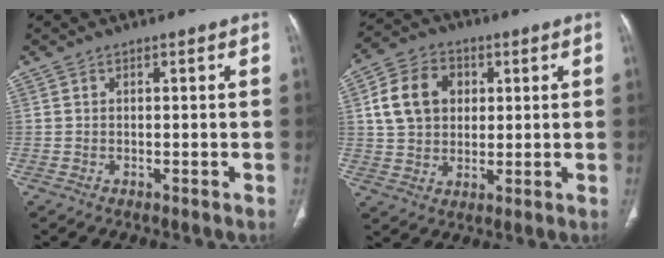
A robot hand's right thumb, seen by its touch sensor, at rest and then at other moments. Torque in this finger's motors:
{"motor_torque": [-0.68, 0.63, 0.66, -0.05, 0.08]}